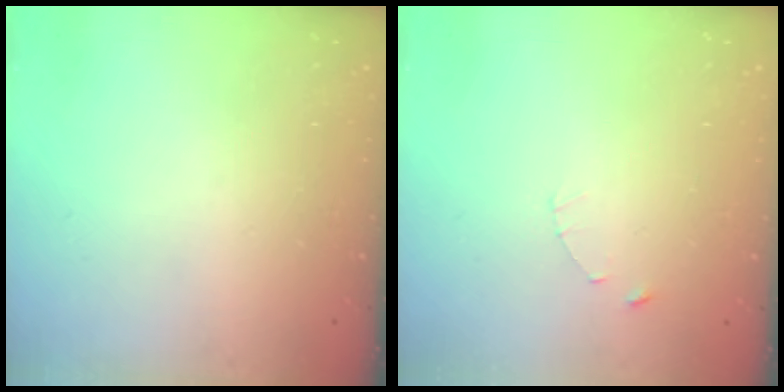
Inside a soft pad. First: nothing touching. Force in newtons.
{"total": 1.0, "press": 1.0, "slide": 0.2}